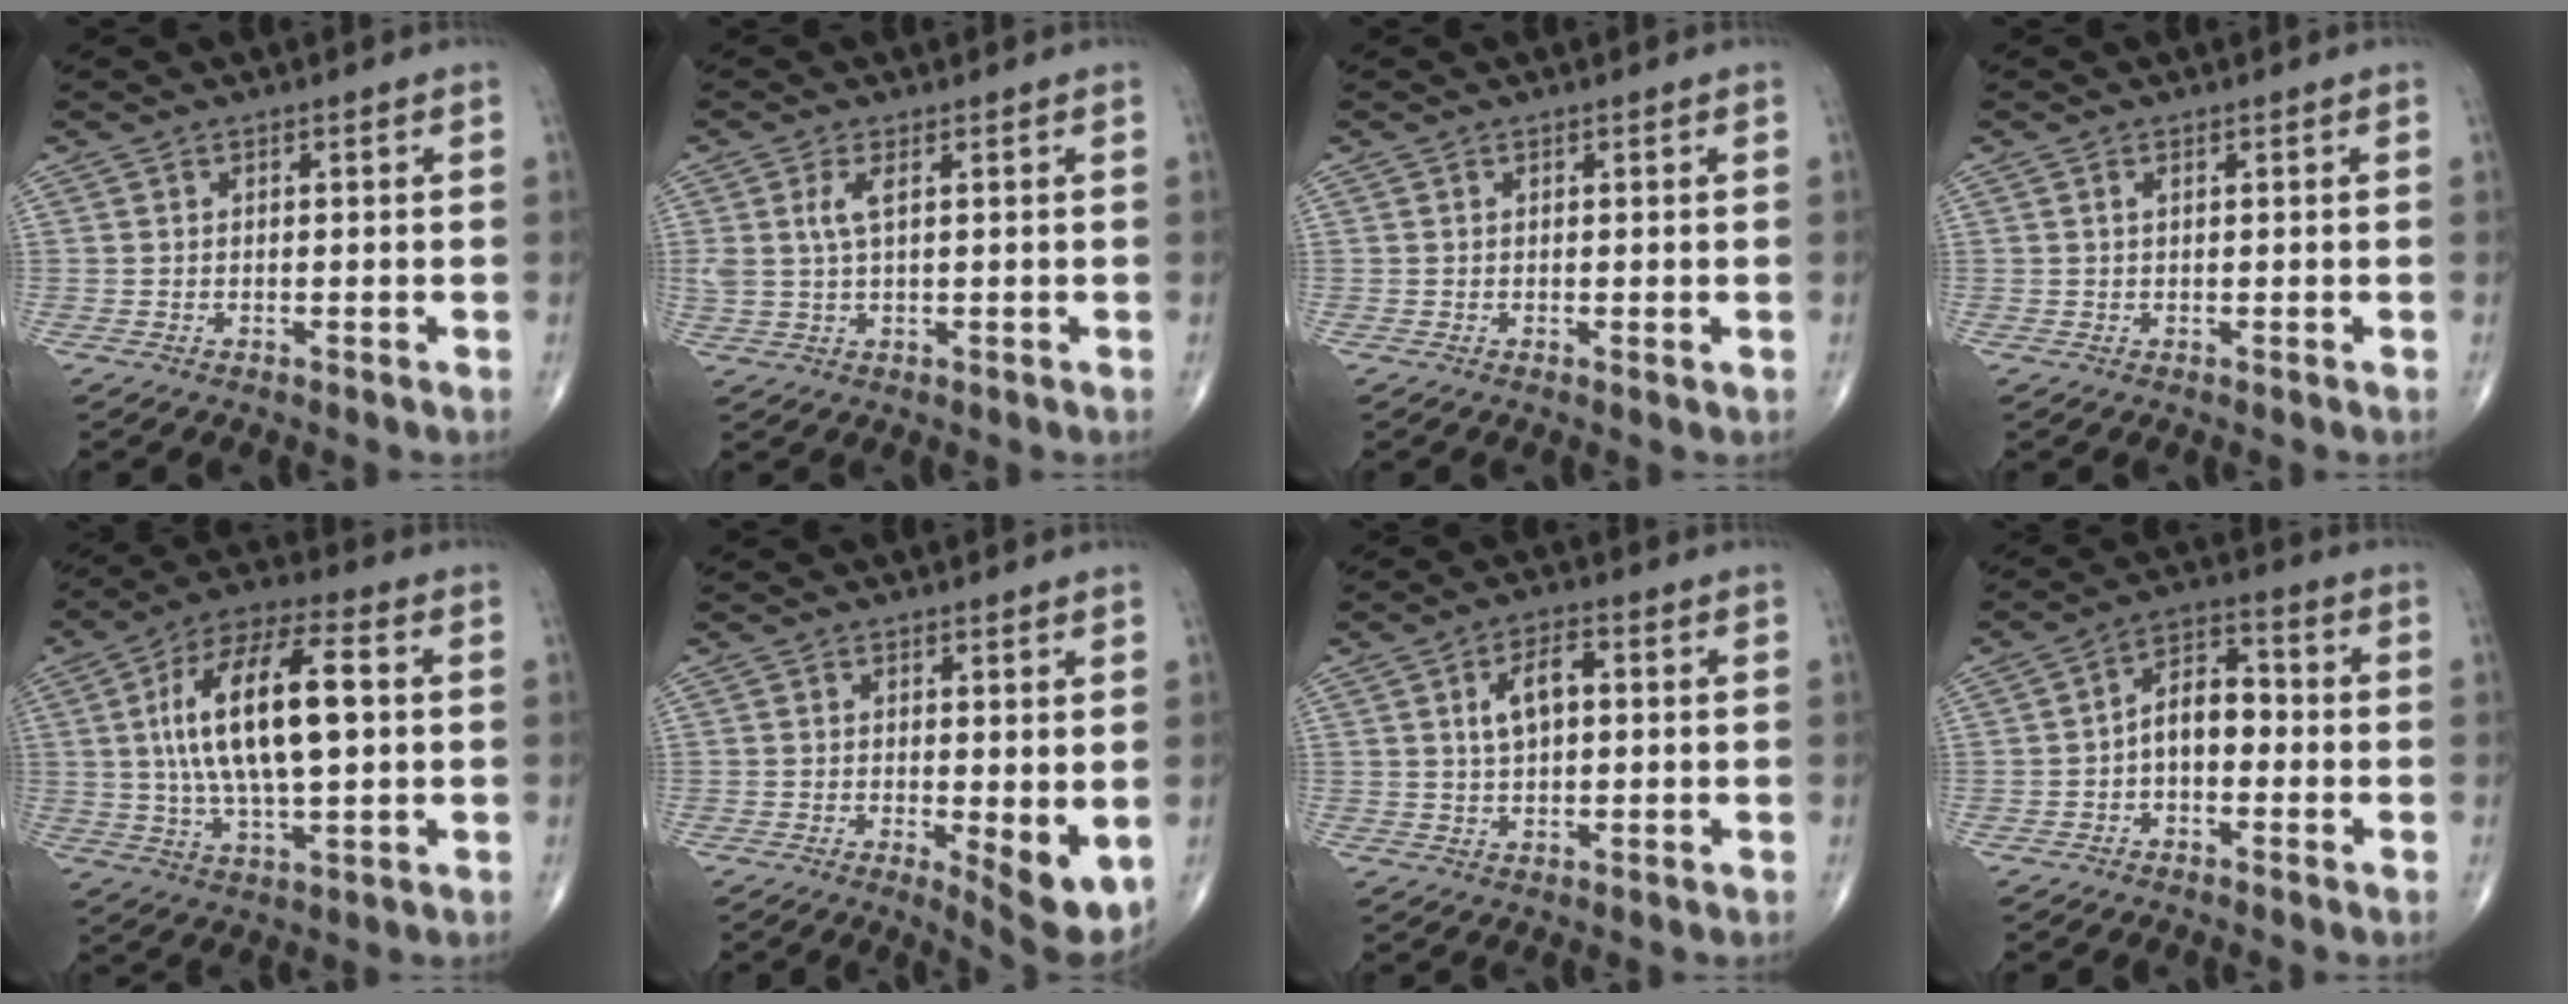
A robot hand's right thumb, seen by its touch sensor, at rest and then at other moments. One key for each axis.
{"total": 3.8, "fx": 1.2, "fy": 1.4, "fz": 3.3, "tx": -0.083, "ty": 0.001, "tz": 0.030}
{"total": 0.5, "fx": 0.1, "fy": 0.2, "fz": 0.5, "tx": -0.011, "ty": -0.002, "tz": 0.002}
{"total": 0.7, "fx": 0.2, "fy": 0.3, "fz": 0.5, "tx": -0.013, "ty": 0.004, "tz": 0.004}
{"total": 18.7, "fx": 2.2, "fy": 7.6, "fz": 16.9, "tx": -0.305, "ty": 0.018, "tz": 0.036}
{"total": 7.0, "fx": -0.6, "fy": 2.3, "fz": 6.6, "tx": -0.086, "ty": -0.020, "tz": -0.003}
{"total": 6.1, "fx": 1.2, "fy": 3.2, "fz": 5.1, "tx": -0.087, "ty": 0.009, "tz": 0.018}
{"total": 7.3, "fx": -1.2, "fy": 4.5, "fz": 5.6, "tx": -0.074, "ty": 0.032, "tz": -0.034}